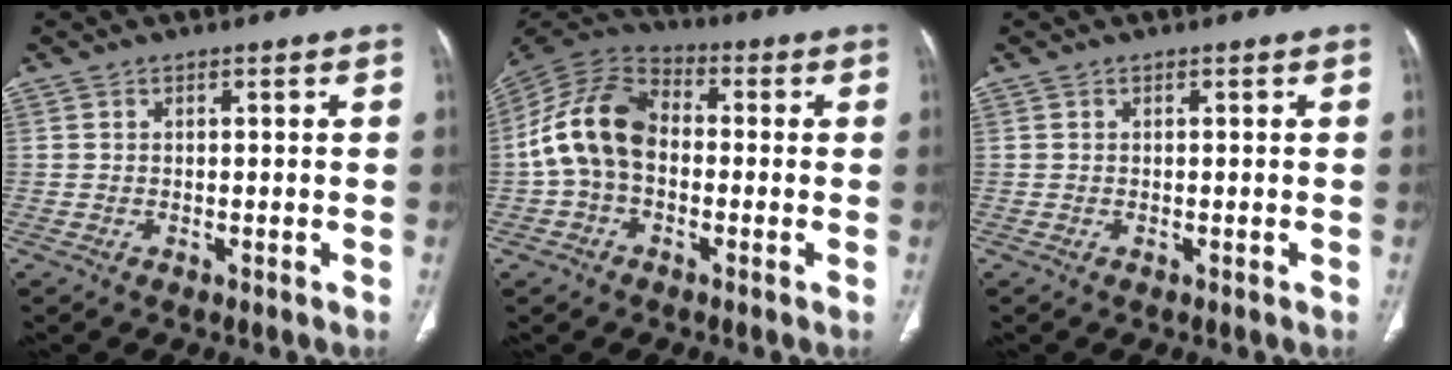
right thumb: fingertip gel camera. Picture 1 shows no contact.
{"total": 13.4, "force": [-0.9, 9.3, 9.6], "torque": [-0.181, 0.038, -0.030]}
{"total": 0.0}